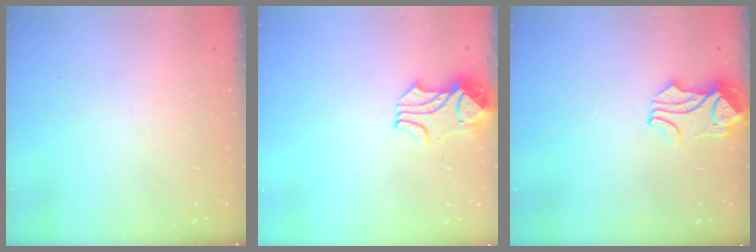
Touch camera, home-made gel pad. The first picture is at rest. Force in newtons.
{"total": 2.4, "press": 2.2, "slide": 1.0}
{"total": 2.1, "press": 1.8, "slide": 1.0}